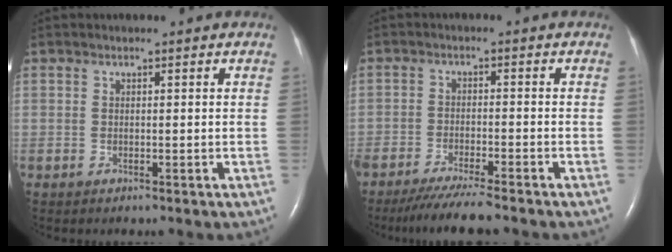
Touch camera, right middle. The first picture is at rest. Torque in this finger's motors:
{"motor_torque": [0.94, -0.89, 0.23, 0.14]}